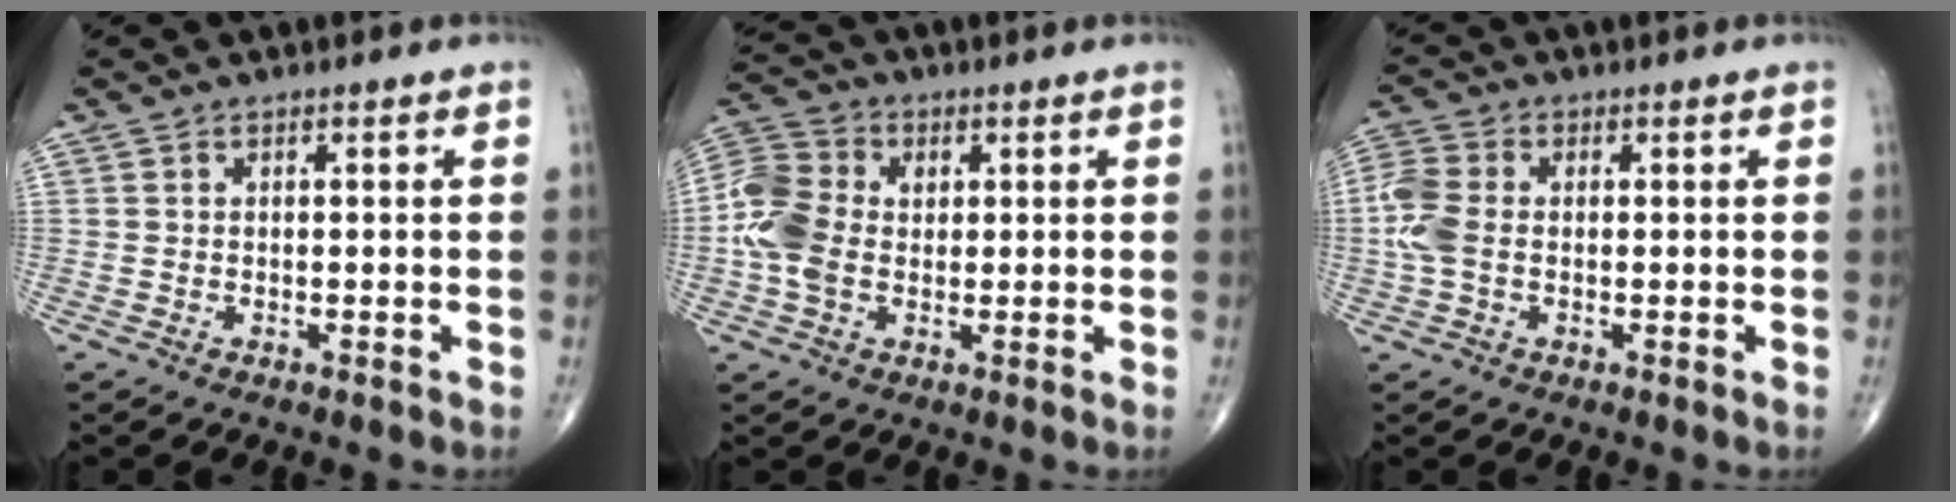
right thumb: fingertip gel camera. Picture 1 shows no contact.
{"total": 9.6, "force": [0.0, 7.1, 6.5], "torque": [-0.140, 0.018, -0.007]}
{"total": 6.3, "force": [-0.4, 4.1, 4.7], "torque": [-0.133, 0.012, -0.014]}